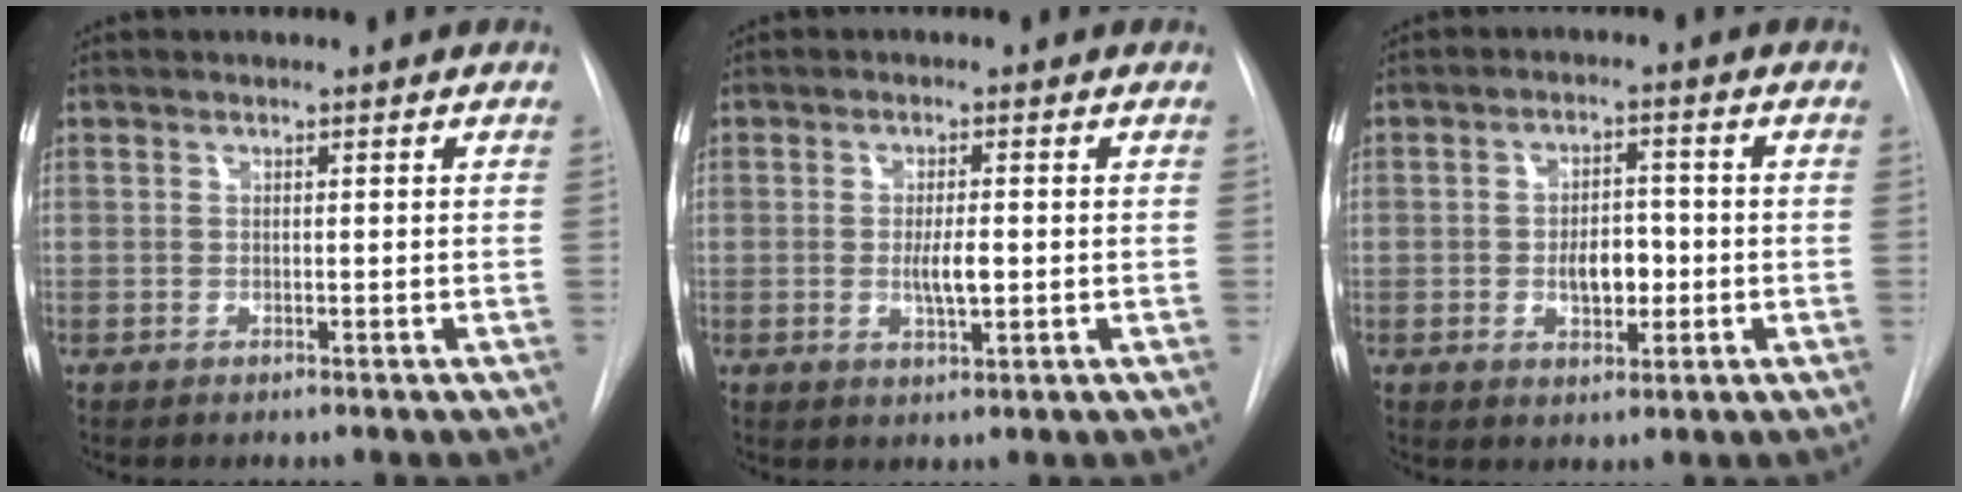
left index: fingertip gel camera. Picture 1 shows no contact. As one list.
[{"total": 3.7, "force": [-0.7, 0.9, 3.6], "torque": [-0.063, -0.007, -0.012]}, {"total": 5.4, "force": [-1.3, 2.9, 4.3], "torque": [-0.067, 0.002, -0.019]}]